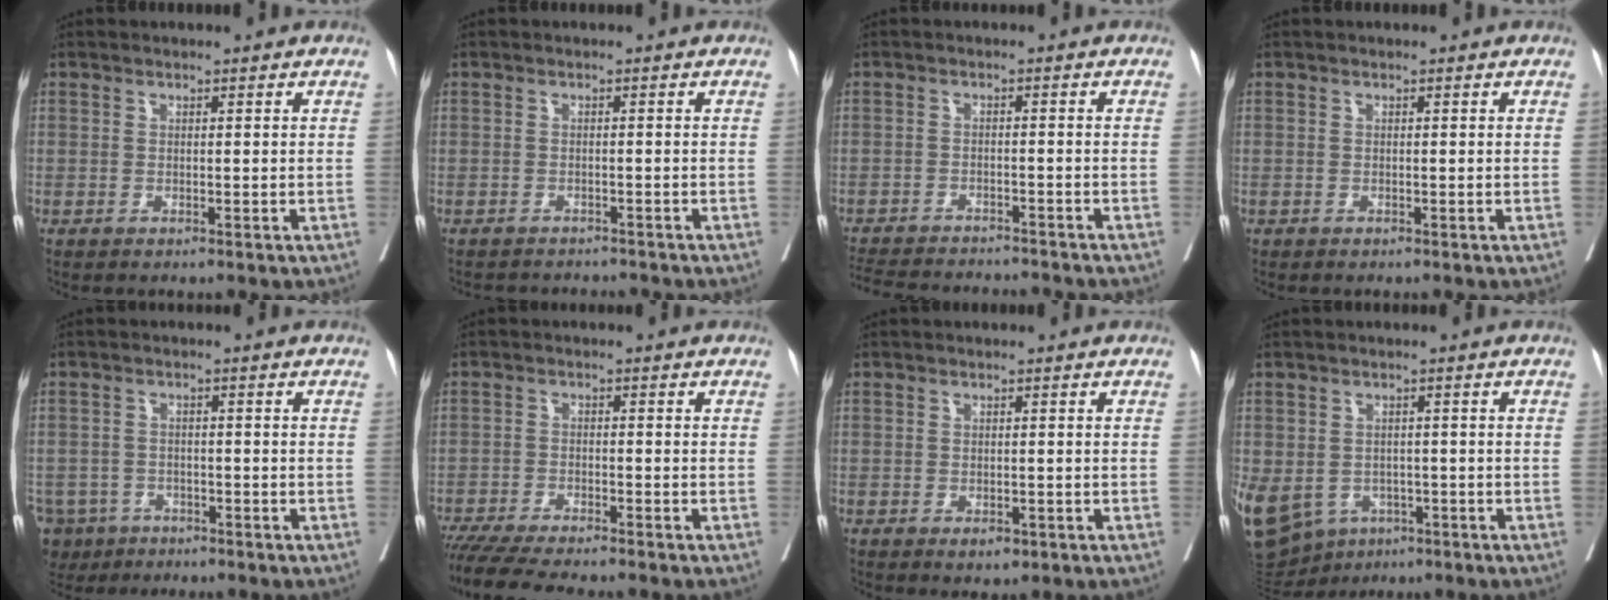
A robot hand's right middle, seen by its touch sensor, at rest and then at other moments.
{"total": 4.8, "force": [-4.6, 1.2, 0.3], "torque": [0.003, -0.005, -0.062]}
{"total": 14.5, "force": [-13.5, 2.3, 4.8], "torque": [-0.102, -0.011, -0.187]}
{"total": 0.0}
{"total": 8.1, "force": [-5.5, 5.8, 1.6], "torque": [-0.046, -0.005, -0.087]}
{"total": 10.5, "force": [-9.3, 0.7, 4.9], "torque": [-0.066, -0.020, -0.145]}
{"total": 1.8, "force": [-1.0, 0.9, 1.2], "torque": [-0.013, 0.001, -0.008]}
{"total": 25.5, "force": [-10.4, 20.5, 11.1], "torque": [-0.384, -0.018, -0.142]}